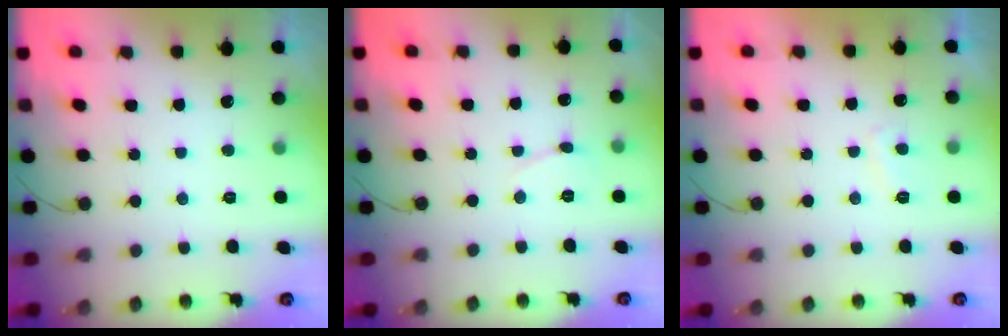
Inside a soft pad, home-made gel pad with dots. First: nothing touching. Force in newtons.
{"total": 2.9, "press": 2.9, "slide": 0.3}
{"total": 3.0, "press": 2.9, "slide": 0.8}